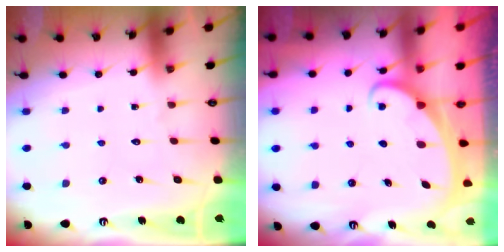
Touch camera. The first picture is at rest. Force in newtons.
{"total": 1.9, "press": 1.9, "slide": 0.1}